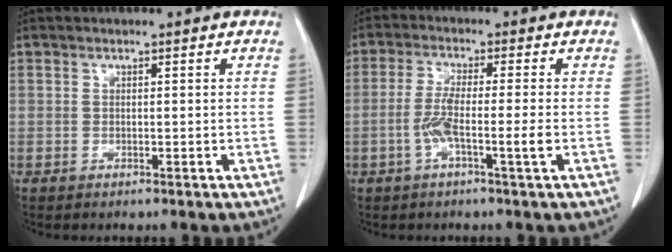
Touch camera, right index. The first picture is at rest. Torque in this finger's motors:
{"motor_torque": [0.91, -0.28, 0.45, 0.13]}